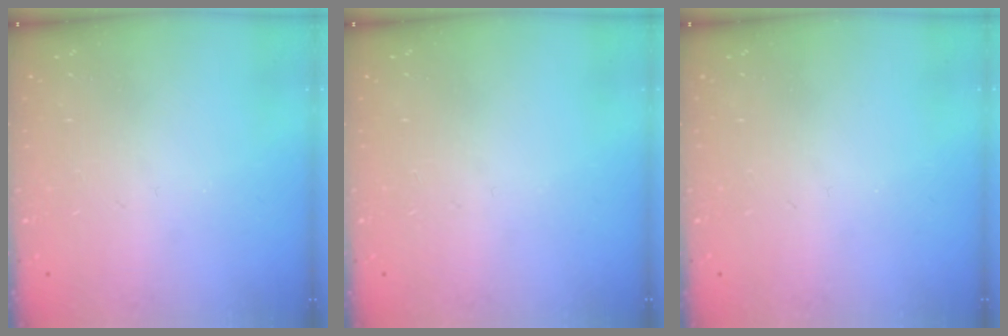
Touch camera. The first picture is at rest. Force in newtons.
{"total": 0.0}
{"total": 0.0}